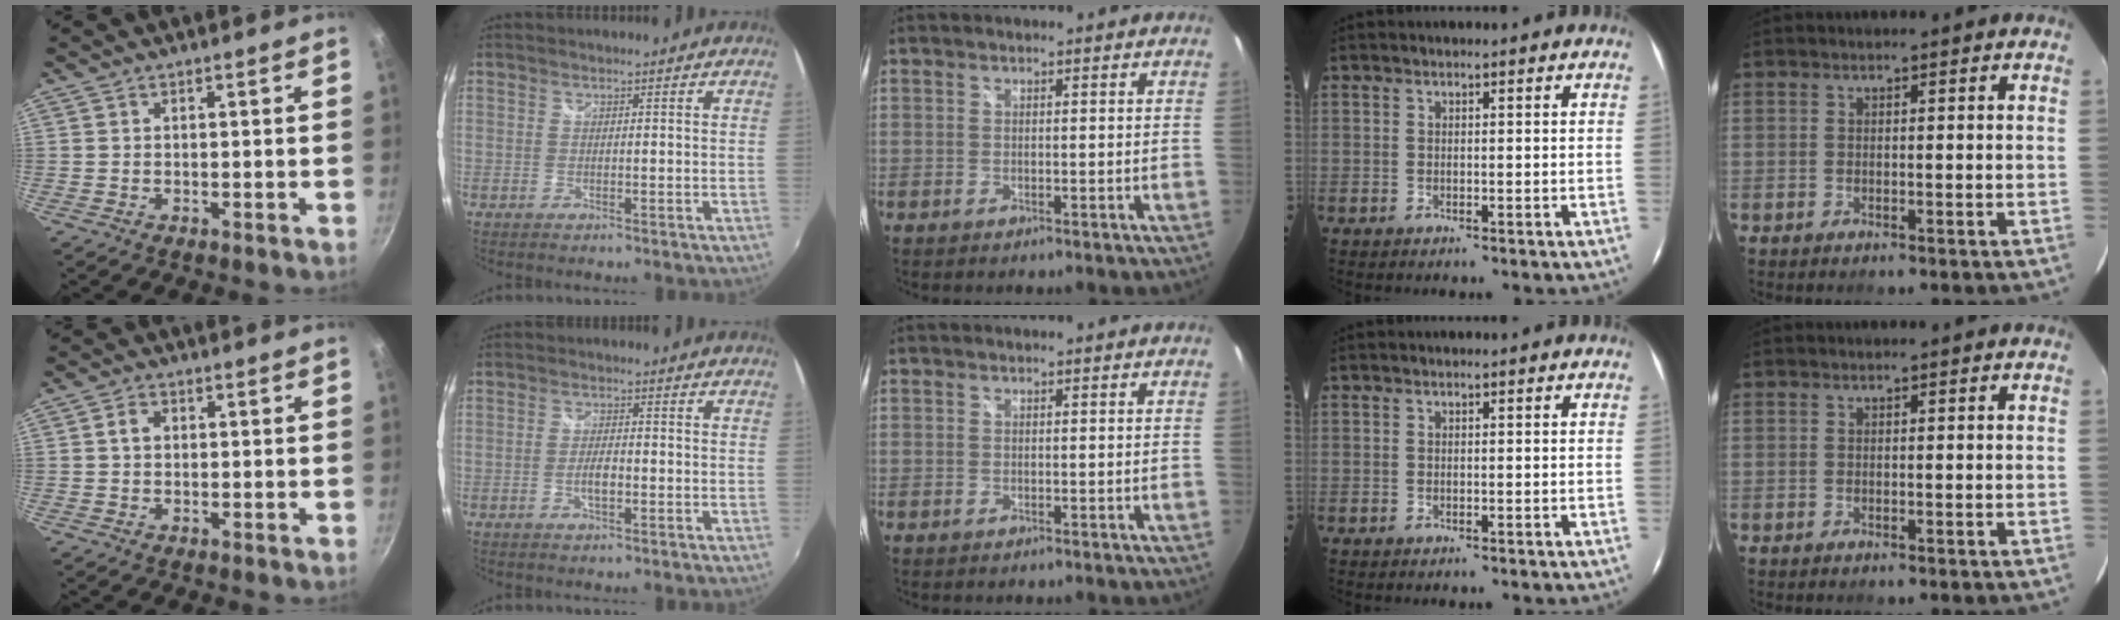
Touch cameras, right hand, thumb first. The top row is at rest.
{"thumb": {"total": 2.4, "force": [0.2, 1.9, 1.5], "torque": [-0.018, 0.007, 0.002]}, "index": {"total": 3.0, "force": [-1.1, 1.0, 2.6], "torque": [-0.054, 0.002, -0.019]}}